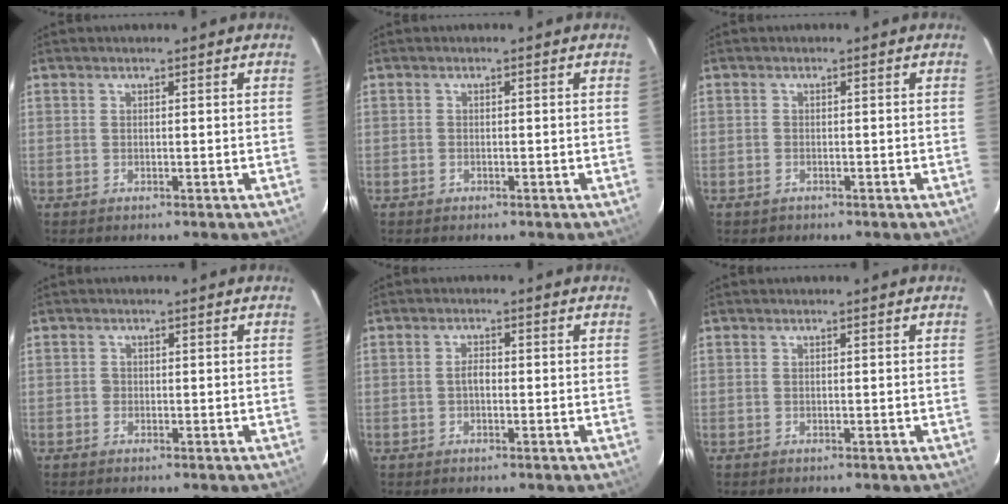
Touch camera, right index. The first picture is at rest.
{"total": 0.9, "force": [-0.6, 0.7, 0.1], "torque": [0.000, 0.003, -0.009]}
{"total": 1.3, "force": [-0.8, 0.9, 0.2], "torque": [-0.004, 0.003, -0.011]}
{"total": 0.8, "force": [-0.2, 0.7, 0.0], "torque": [0.003, 0.001, -0.004]}
{"total": 1.6, "force": [-0.3, 0.9, 1.3], "torque": [-0.024, 0.006, -0.008]}
{"total": 0.0}